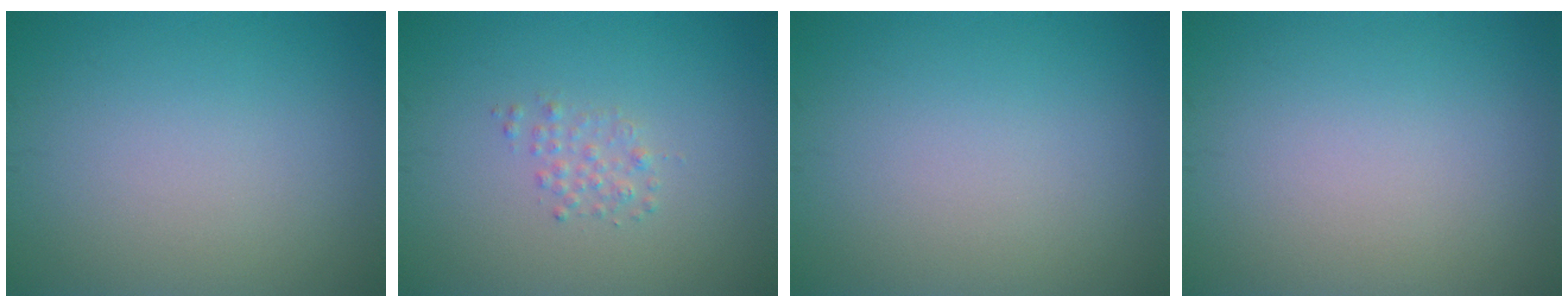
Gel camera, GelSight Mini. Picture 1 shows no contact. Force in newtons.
{"total": 1.2, "press": 1.2, "slide": 0.0}
{"total": 0.0}
{"total": 0.0}